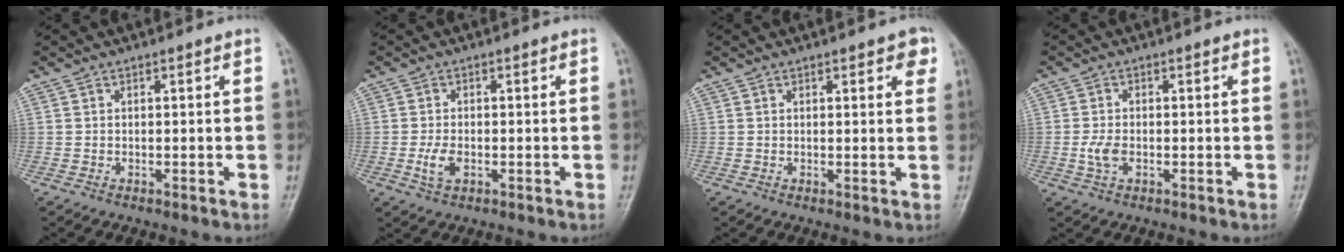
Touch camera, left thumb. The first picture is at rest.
{"total": 3.4, "force": [-0.9, 2.0, 2.6], "torque": [-0.055, 0.000, -0.016]}
{"total": 3.2, "force": [1.7, 1.3, 2.3], "torque": [-0.012, -0.004, 0.015]}
{"total": 3.2, "force": [-0.7, 1.8, 2.5], "torque": [-0.055, 0.002, -0.015]}